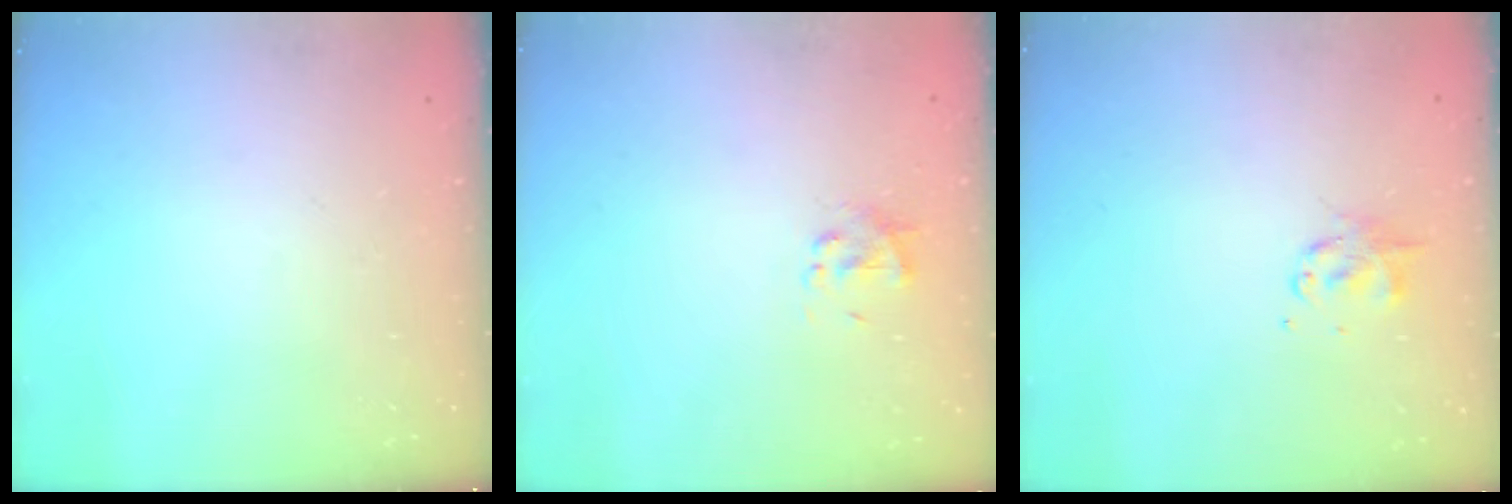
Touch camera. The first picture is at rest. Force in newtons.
{"total": 2.5, "press": 2.5, "slide": 0.6}
{"total": 2.8, "press": 2.7, "slide": 0.6}